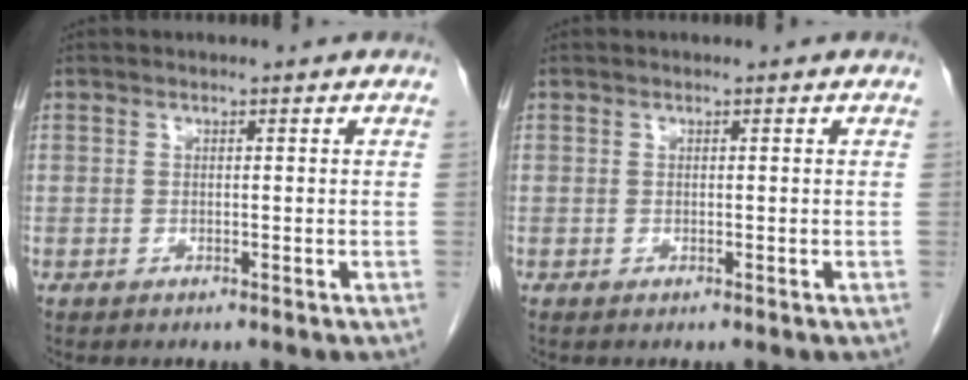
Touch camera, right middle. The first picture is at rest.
{"total": 0.0}